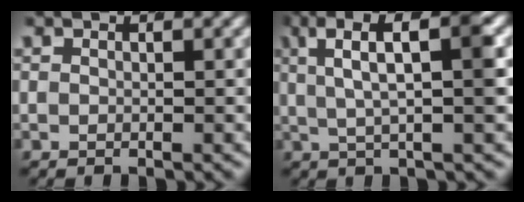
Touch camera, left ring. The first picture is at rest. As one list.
[{"total": 7.3, "force": [2.4, 1.8, 6.7], "torque": [-0.101, 0.018, 0.037]}]